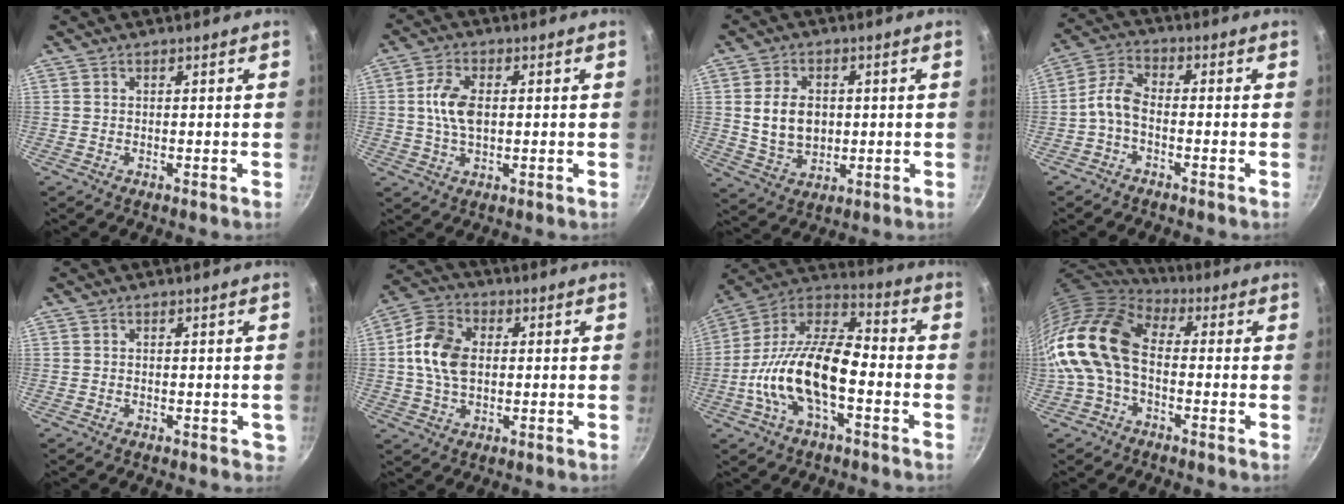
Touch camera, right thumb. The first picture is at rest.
{"total": 7.2, "force": [0.7, 4.1, 5.9], "torque": [-0.108, 0.007, 0.009]}
{"total": 9.0, "force": [0.7, 6.6, 6.1], "torque": [-0.094, -0.007, 0.022]}
{"total": 5.3, "force": [-2.1, 2.7, 4.0], "torque": [-0.091, 0.031, -0.054]}
{"total": 1.4, "force": [-0.4, 1.0, 0.9], "torque": [-0.006, 0.002, -0.004]}
{"total": 11.0, "force": [0.7, 7.5, 8.0], "torque": [-0.136, 0.016, 0.001]}
{"total": 19.2, "force": [-4.9, 9.2, 16.2], "torque": [-0.287, 0.046, -0.110]}
{"total": 14.5, "force": [-1.1, 9.1, 11.3], "torque": [-0.203, 0.026, -0.036]}